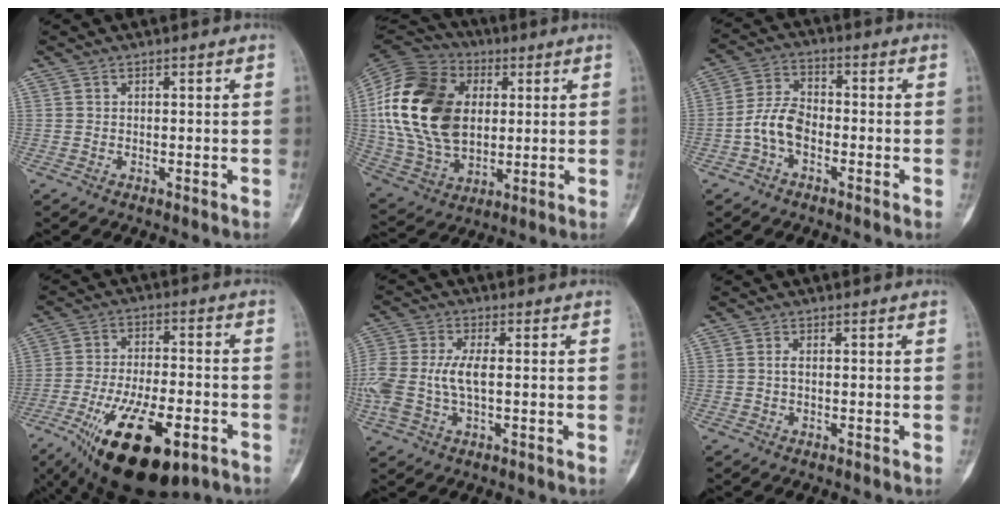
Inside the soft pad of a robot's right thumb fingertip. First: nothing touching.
{"total": 25.7, "force": [3.6, 17.6, 18.4], "torque": [-0.359, -0.005, 0.069]}
{"total": 6.9, "force": [-2.4, 4.2, 5.0], "torque": [-0.094, 0.028, -0.055]}
{"total": 20.2, "force": [-9.8, 8.1, 15.8], "torque": [-0.278, 0.023, -0.149]}
{"total": 10.7, "force": [-0.5, 5.4, 9.3], "torque": [-0.240, 0.012, -0.005]}
{"total": 0.8, "force": [0.0, 0.3, 0.7], "torque": [-0.018, 0.000, -0.002]}